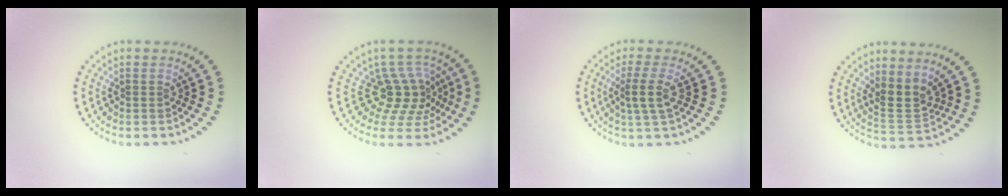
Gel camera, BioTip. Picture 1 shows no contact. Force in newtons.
{"total": 4.0, "press": 3.0, "slide": 2.7}
{"total": 2.4, "press": 1.9, "slide": 1.5}
{"total": 3.1, "press": 2.7, "slide": 1.5}